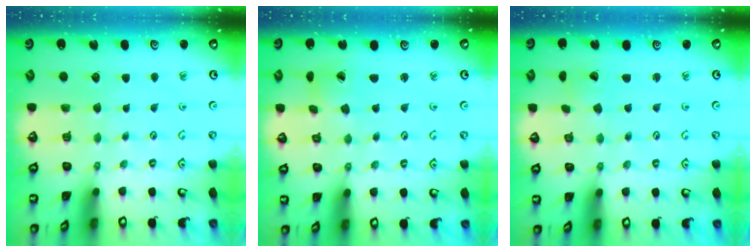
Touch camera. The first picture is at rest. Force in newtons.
{"total": 2.2, "press": 2.2, "slide": 0.3}
{"total": 2.7, "press": 2.7, "slide": 0.3}